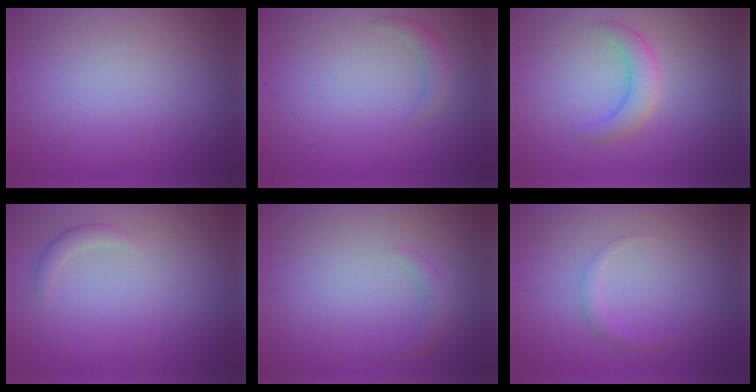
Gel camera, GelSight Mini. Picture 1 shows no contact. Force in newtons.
{"total": 1.3, "press": 1.3, "slide": 0.1}
{"total": 2.9, "press": 2.9, "slide": 0.1}
{"total": 1.2, "press": 1.2, "slide": 0.1}
{"total": 1.1, "press": 1.1, "slide": 0.0}
{"total": 1.0, "press": 1.0, "slide": 0.1}